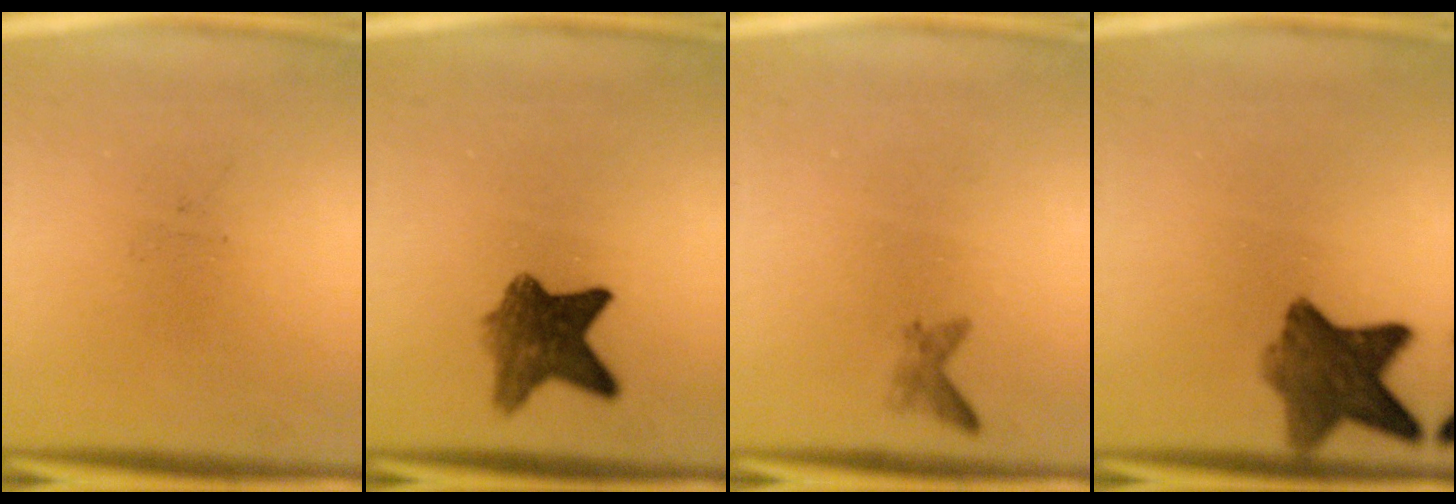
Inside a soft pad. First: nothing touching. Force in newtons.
{"total": 7.0}
{"total": 1.1}
{"total": 7.9}